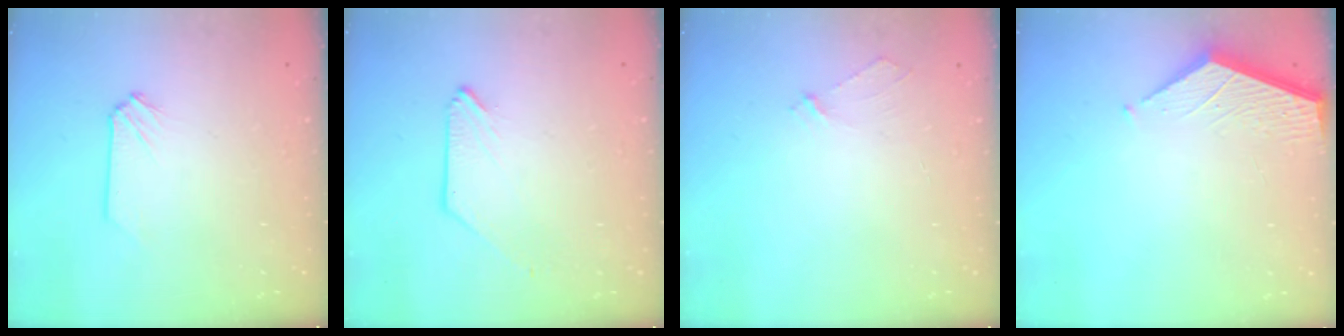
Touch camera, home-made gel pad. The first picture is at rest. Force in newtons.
{"total": 0.0}
{"total": 2.2, "press": 2.2, "slide": 0.2}
{"total": 3.2, "press": 3.2, "slide": 0.4}